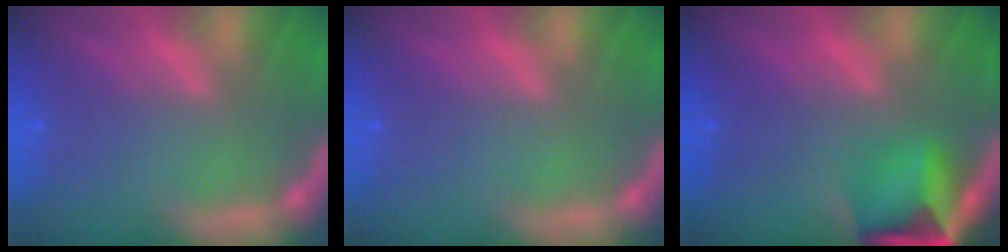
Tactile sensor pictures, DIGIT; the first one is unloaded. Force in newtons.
{"total": 0.0}
{"total": 6.4}